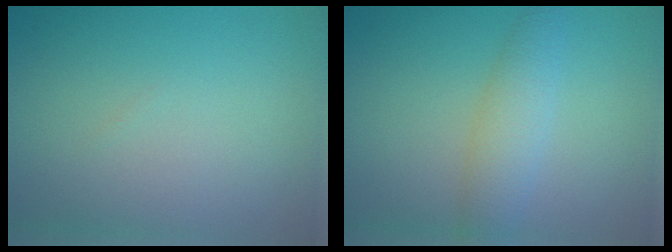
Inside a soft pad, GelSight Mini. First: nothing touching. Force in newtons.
{"total": 3.1, "press": 3.1, "slide": 0.1}